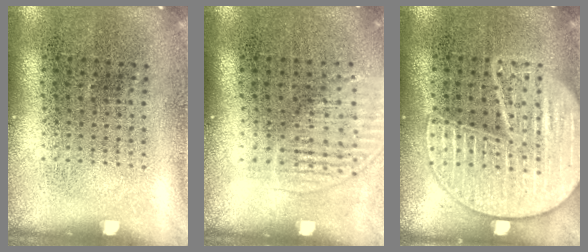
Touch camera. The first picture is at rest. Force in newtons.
{"total": 1.3, "press": 1.2, "slide": 0.6}
{"total": 3.5, "press": 3.5, "slide": 0.4}